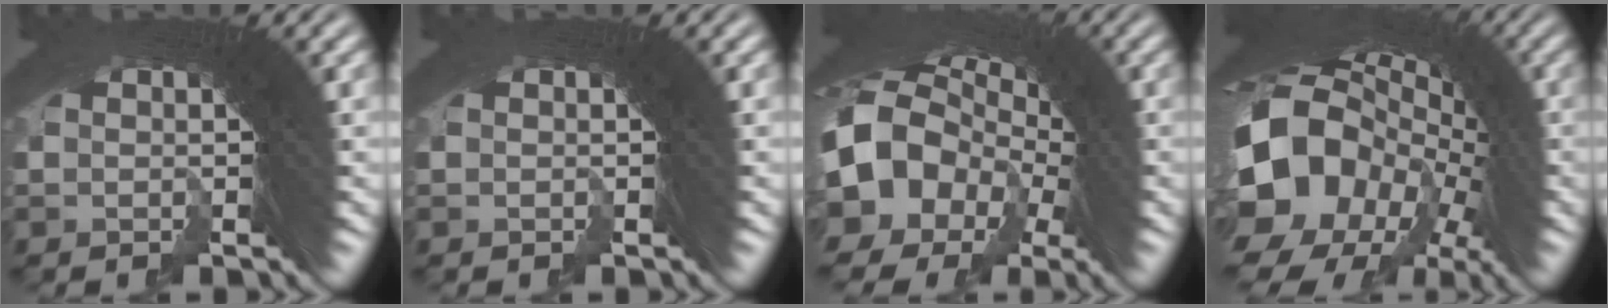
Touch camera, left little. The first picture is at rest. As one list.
[{"total": 0.0}, {"total": 12.6, "force": [-0.4, 9.8, 7.9], "torque": [-0.166, -0.024, -0.005]}, {"total": 18.7, "force": [-0.7, 12.8, 13.7], "torque": [-0.222, -0.016, -0.008]}]